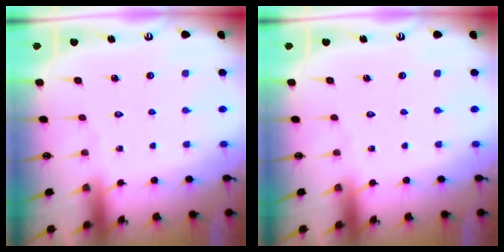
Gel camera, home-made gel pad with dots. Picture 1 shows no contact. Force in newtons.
{"total": 0.0}